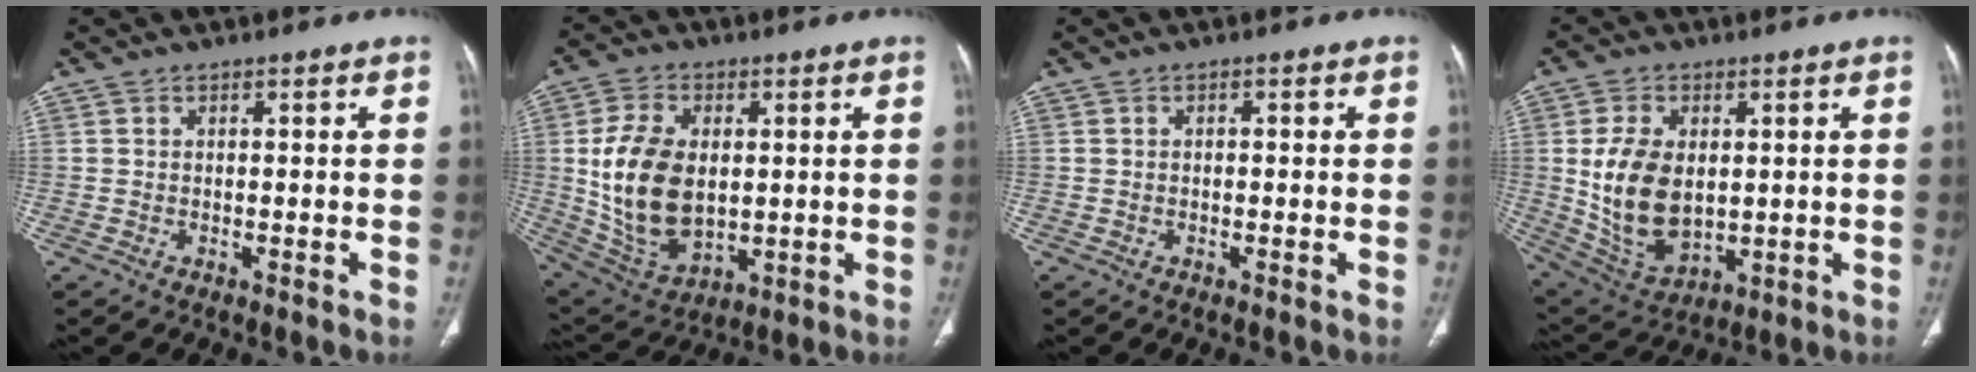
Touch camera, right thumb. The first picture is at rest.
{"total": 16.6, "force": [1.2, 10.5, 12.8], "torque": [-0.231, -0.012, 0.040]}
{"total": 0.6, "force": [0.0, 0.4, 0.5], "torque": [-0.008, 0.002, 0.000]}
{"total": 14.5, "force": [1.1, 9.2, 11.2], "torque": [-0.197, -0.013, 0.042]}